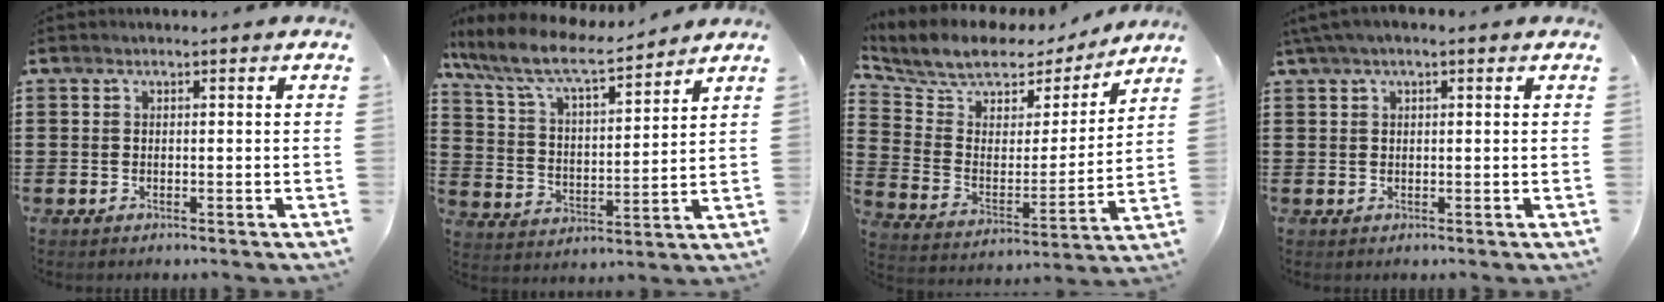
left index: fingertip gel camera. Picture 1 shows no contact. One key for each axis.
{"total": 8.3, "fx": 6.9, "fy": 1.3, "fz": 4.4, "tx": -0.113, "ty": -0.036, "tz": 0.115}
{"total": 7.4, "fx": 6.5, "fy": 3.2, "fz": 1.7, "tx": -0.070, "ty": -0.048, "tz": 0.107}
{"total": 1.8, "fx": 0.8, "fy": 0.4, "fz": 1.6, "tx": -0.031, "ty": 0.003, "tz": 0.014}